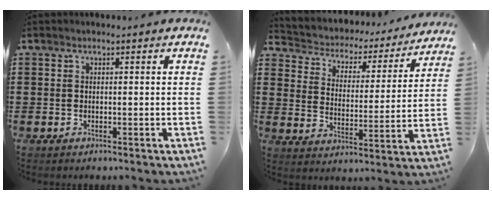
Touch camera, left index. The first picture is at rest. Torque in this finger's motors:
{"motor_torque": [0.39, 0.43, 0.45, -0.01]}